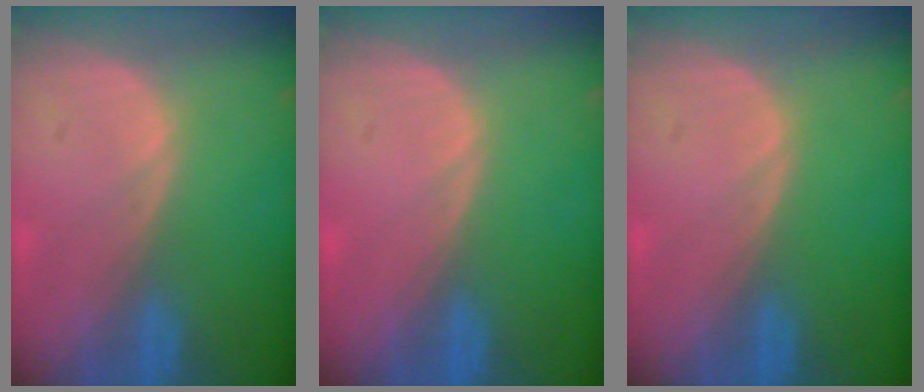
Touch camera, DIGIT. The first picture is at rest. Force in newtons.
{"total": 0.0}
{"total": 0.0}